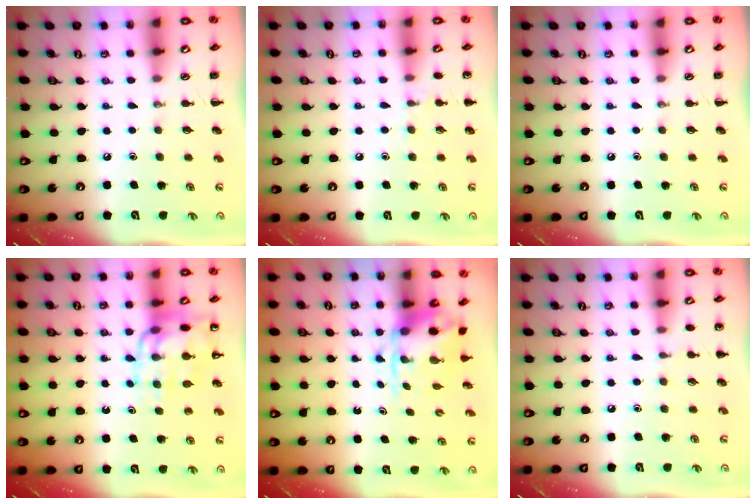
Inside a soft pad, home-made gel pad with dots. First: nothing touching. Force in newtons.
{"total": 5.5, "press": 5.4, "slide": 1.3}
{"total": 0.0}
{"total": 13.3, "press": 13.1, "slide": 2.7}
{"total": 4.0, "press": 3.9, "slide": 0.9}
{"total": 5.1, "press": 4.9, "slide": 1.6}